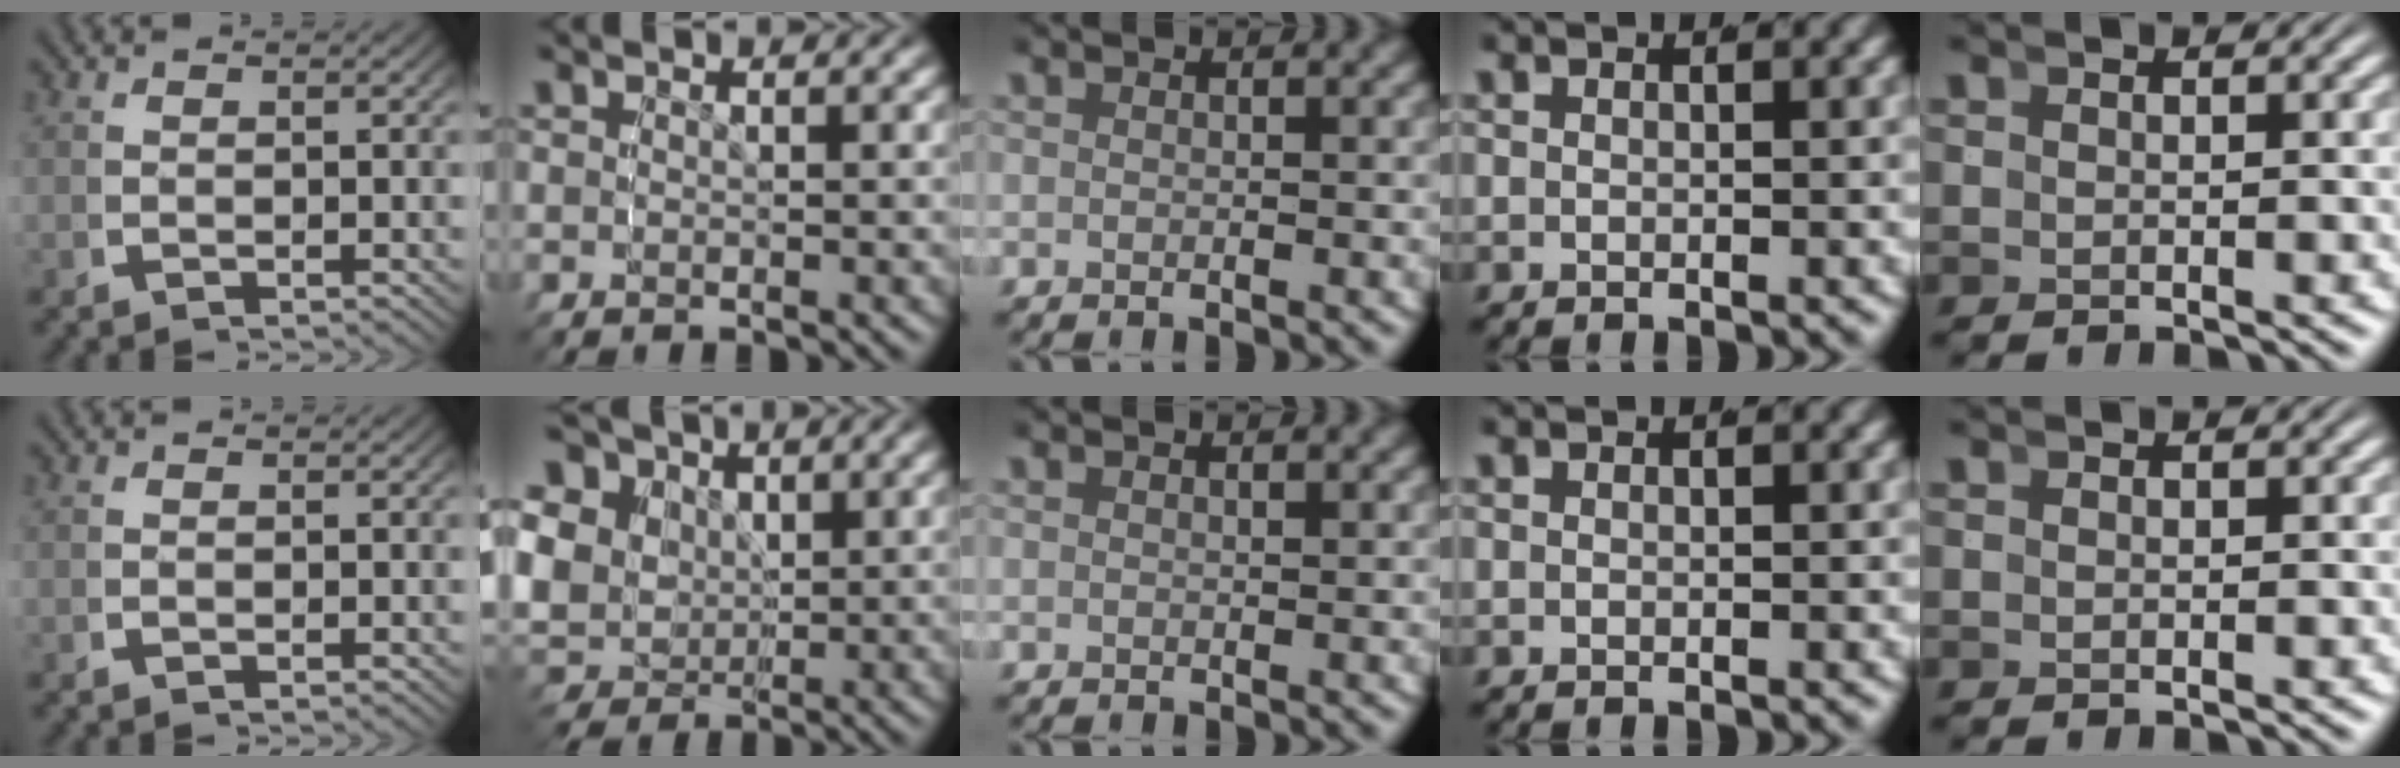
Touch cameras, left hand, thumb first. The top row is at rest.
{"index": {"total": 12.5, "force": [2.8, 10.7, 5.9], "torque": [-0.130, -0.018, 0.042]}, "middle": {"total": 0.5, "force": [0.4, 0.1, -0.3], "torque": [0.005, -0.001, 0.008]}}